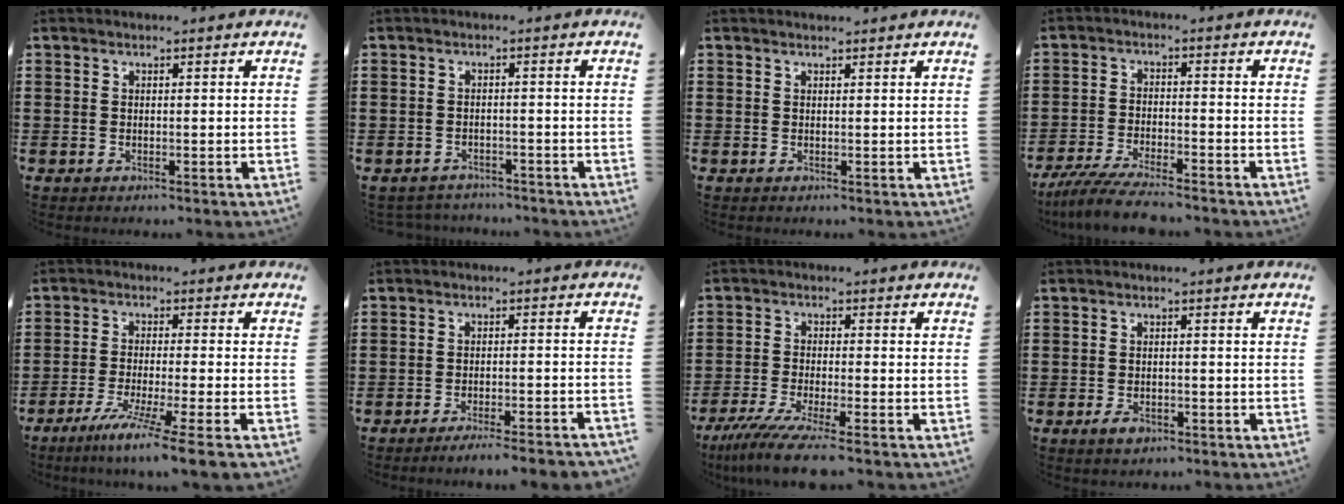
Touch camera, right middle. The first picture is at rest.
{"total": 1.9, "force": [-1.9, 0.3, -0.2], "torque": [-0.004, -0.003, -0.042]}
{"total": 0.5, "force": [0.5, 0.1, 0.0], "torque": [0.006, -0.002, 0.008]}
{"total": 6.1, "force": [-5.6, 0.4, 2.4], "torque": [-0.058, -0.009, -0.107]}
{"total": 6.2, "force": [-4.8, -1.2, 3.8], "torque": [-0.074, -0.027, -0.091]}
{"total": 3.1, "force": [-2.9, -0.5, 1.1], "torque": [-0.018, -0.003, -0.056]}
{"total": 6.6, "force": [-5.4, -0.1, 3.9], "torque": [-0.087, -0.021, -0.102]}
{"total": 1.8, "force": [-1.2, 0.9, 1.1], "torque": [-0.021, -0.001, -0.022]}